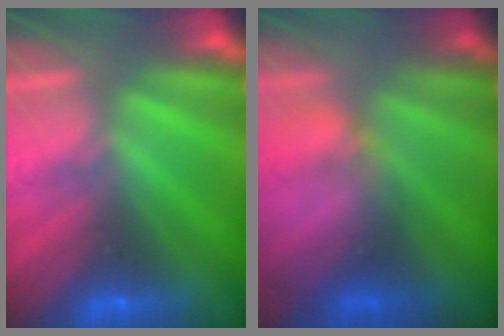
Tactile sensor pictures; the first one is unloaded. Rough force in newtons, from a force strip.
{"total": 4.7}